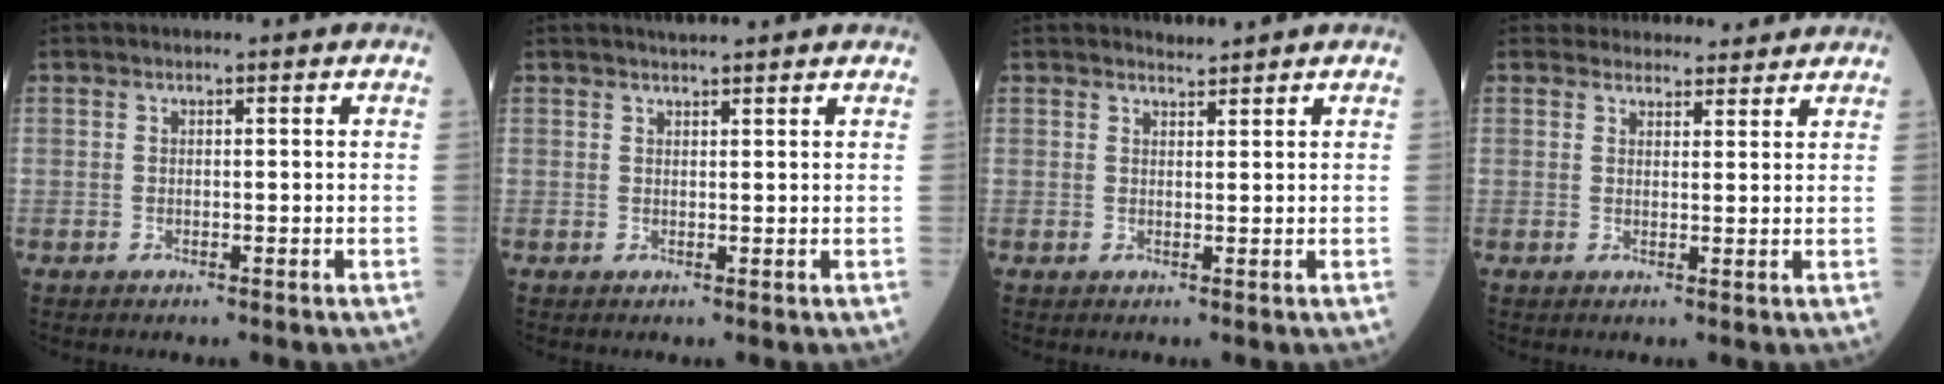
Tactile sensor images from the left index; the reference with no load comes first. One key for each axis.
{"total": 2.0, "fx": 1.9, "fy": -0.2, "fz": 0.6, "tx": -0.008, "ty": 0.011, "tz": 0.032}
{"total": 1.2, "fx": 1.1, "fy": -0.2, "fz": -0.3, "tx": -0.006, "ty": -0.002, "tz": 0.021}
{"total": 6.2, "fx": 5.9, "fy": 1.9, "fz": 0.2, "tx": 0.011, "ty": 0.013, "tz": 0.067}